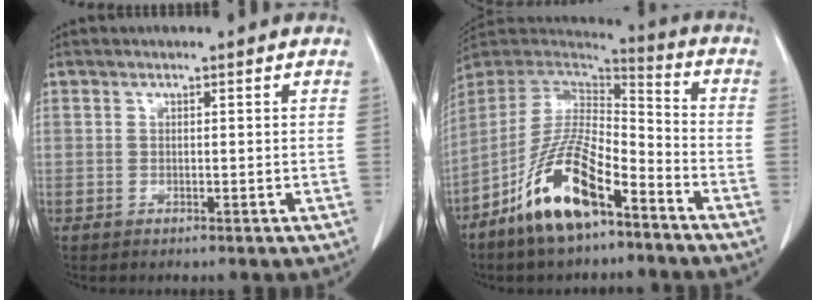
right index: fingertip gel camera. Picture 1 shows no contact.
{"total": 15.1, "force": [-8.9, 4.3, 11.4], "torque": [-0.226, -0.005, -0.163]}